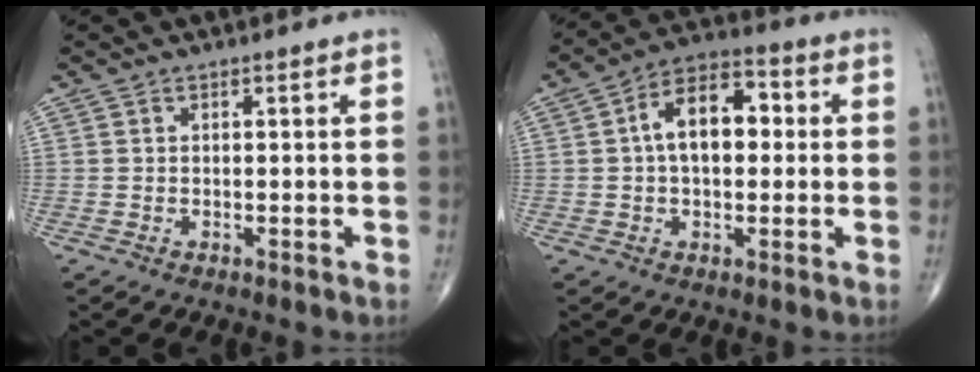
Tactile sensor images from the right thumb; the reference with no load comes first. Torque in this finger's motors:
{"motor_torque": [0.86, 2.38, 0.90, -0.14, 0.09]}